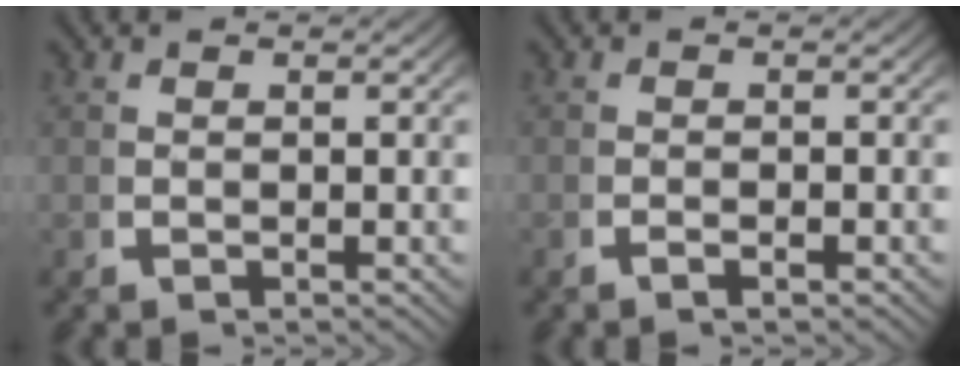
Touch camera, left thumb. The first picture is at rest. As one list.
[{"total": 0.8, "force": [-0.5, 0.1, 0.6], "torque": [-0.013, 0.002, -0.013]}]